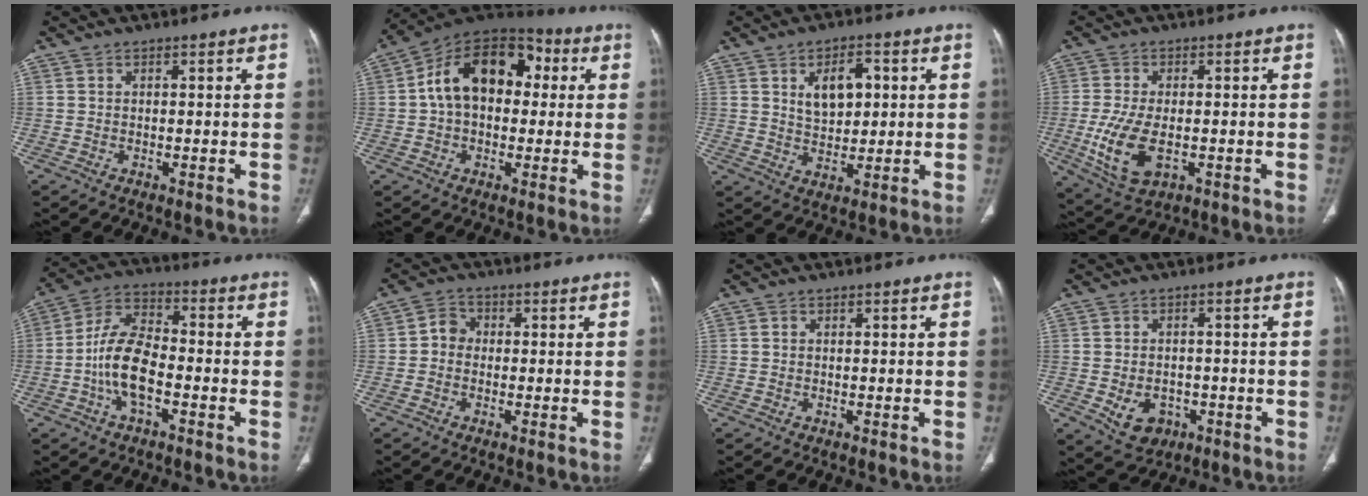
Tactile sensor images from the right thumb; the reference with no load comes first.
{"total": 15.4, "force": [1.7, 10.5, 11.2], "torque": [-0.147, 0.041, 0.013]}
{"total": 8.0, "force": [2.3, 4.8, 5.9], "torque": [-0.072, -0.007, 0.043]}
{"total": 10.2, "force": [-2.1, 5.4, 8.4], "torque": [-0.176, -0.010, -0.028]}
{"total": 11.5, "force": [-3.1, 5.8, 9.4], "torque": [-0.180, 0.035, -0.065]}
{"total": 3.5, "force": [-0.4, 3.0, 1.6], "torque": [-0.012, 0.013, -0.017]}
{"total": 0.0}
{"total": 6.4, "force": [-2.1, 5.0, 3.5], "torque": [-0.042, 0.013, -0.019]}